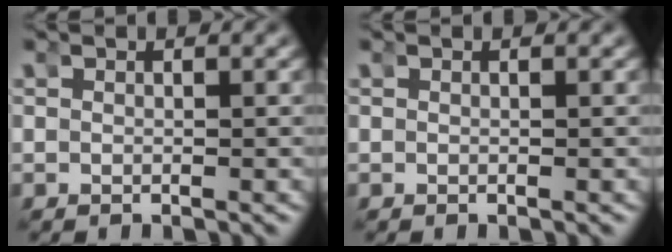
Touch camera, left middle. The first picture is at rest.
{"total": 0.0}